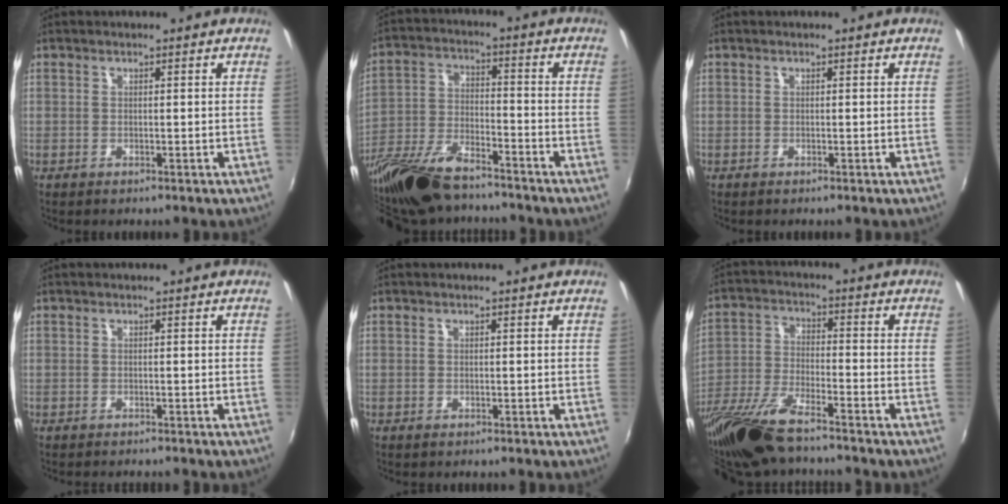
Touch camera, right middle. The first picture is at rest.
{"total": 19.5, "force": [-15.2, 6.3, 10.6], "torque": [-0.231, -0.043, -0.278]}
{"total": 0.0}
{"total": 0.9, "force": [-0.9, 0.1, 0.2], "torque": [-0.005, -0.005, -0.014]}
{"total": 0.0}
{"total": 16.3, "force": [-13.0, 3.1, 9.3], "torque": [-0.203, -0.042, -0.245]}